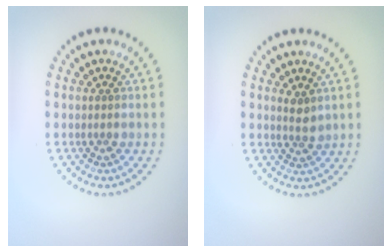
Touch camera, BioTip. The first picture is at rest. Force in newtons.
{"total": 1.4, "press": 1.1, "slide": 0.9}